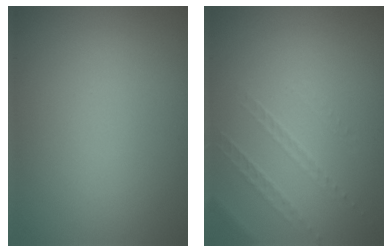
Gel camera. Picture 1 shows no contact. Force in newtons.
{"total": 1.1, "press": 0.6, "slide": 0.9}